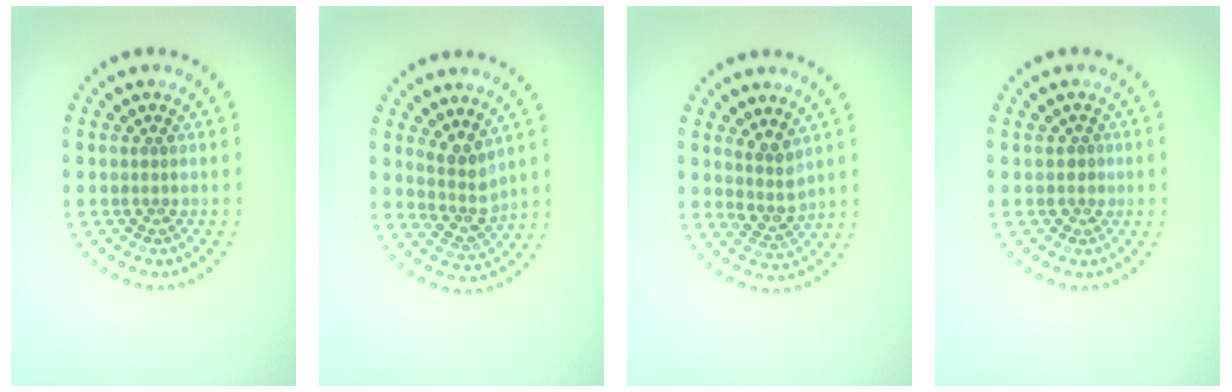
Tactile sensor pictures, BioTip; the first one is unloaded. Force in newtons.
{"total": 2.6, "press": 2.0, "slide": 1.6}
{"total": 2.5, "press": 2.0, "slide": 1.5}
{"total": 0.7, "press": 0.4, "slide": 0.6}